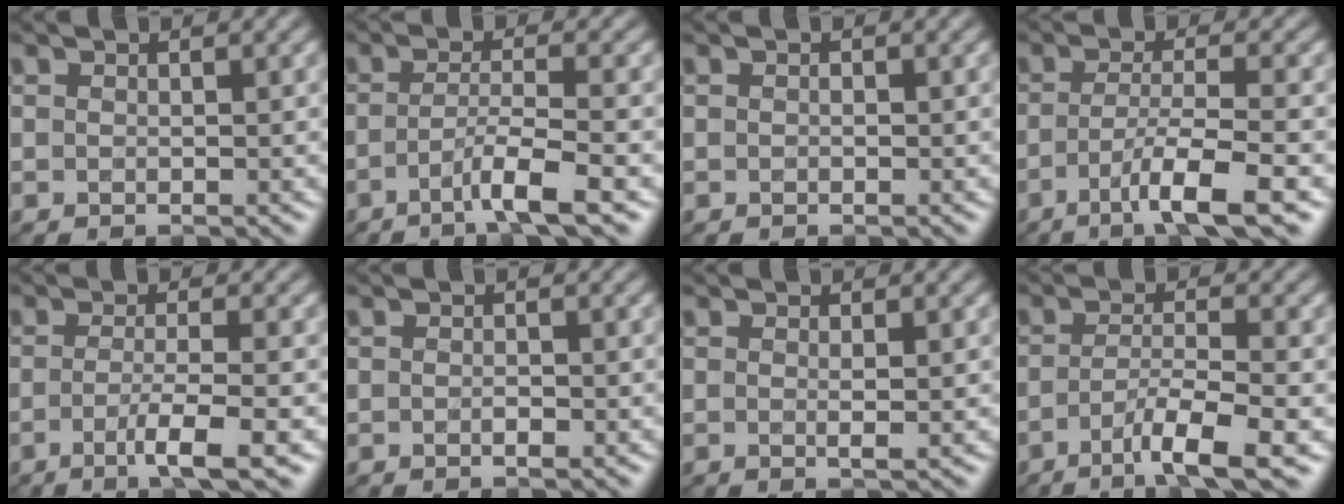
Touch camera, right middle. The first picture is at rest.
{"total": 4.3, "force": [-2.1, 0.5, 3.8], "torque": [-0.061, 0.004, -0.046]}
{"total": 0.0}
{"total": 6.0, "force": [-2.9, 0.9, 5.2], "torque": [-0.082, 0.004, -0.055]}
{"total": 4.5, "force": [-1.7, 0.8, 4.1], "torque": [-0.066, -0.001, -0.036]}
{"total": 0.8, "force": [-0.3, 0.2, 0.7], "torque": [-0.011, 0.002, -0.003]}
{"total": 1.1, "force": [0.1, 0.2, 1.1], "torque": [-0.017, 0.002, 0.000]}
{"total": 6.1, "force": [-3.0, 1.1, 5.2], "torque": [-0.081, 0.003, -0.056]}